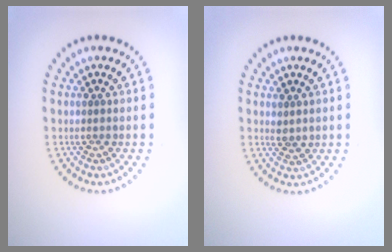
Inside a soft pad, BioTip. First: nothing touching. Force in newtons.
{"total": 1.3, "press": 1.1, "slide": 0.6}